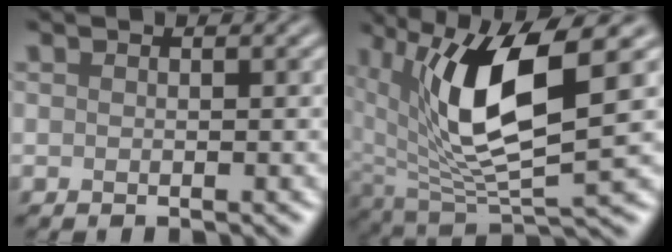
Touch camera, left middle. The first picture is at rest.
{"total": 10.8, "force": [3.0, 3.8, 9.6], "torque": [-0.191, -0.005, 0.057]}